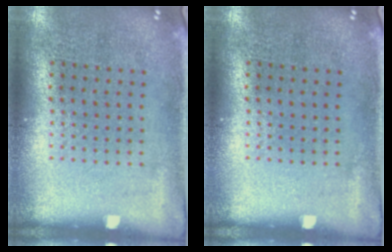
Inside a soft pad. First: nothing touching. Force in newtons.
{"total": 0.0}